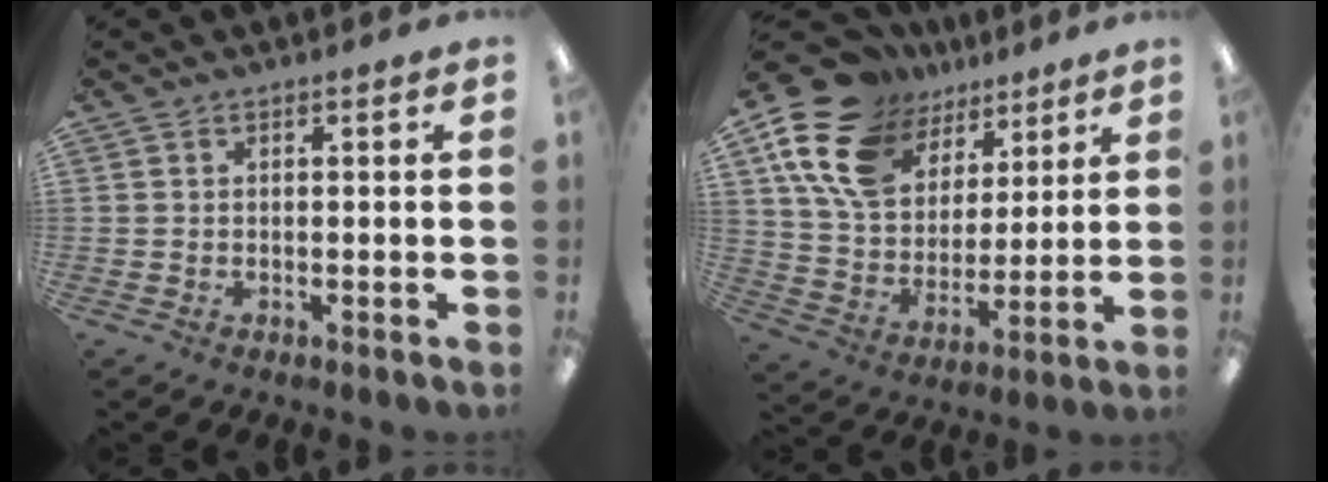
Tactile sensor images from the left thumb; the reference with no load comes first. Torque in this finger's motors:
{"motor_torque": [0.31, 0.37, 1.37, -1.40, 0.39]}